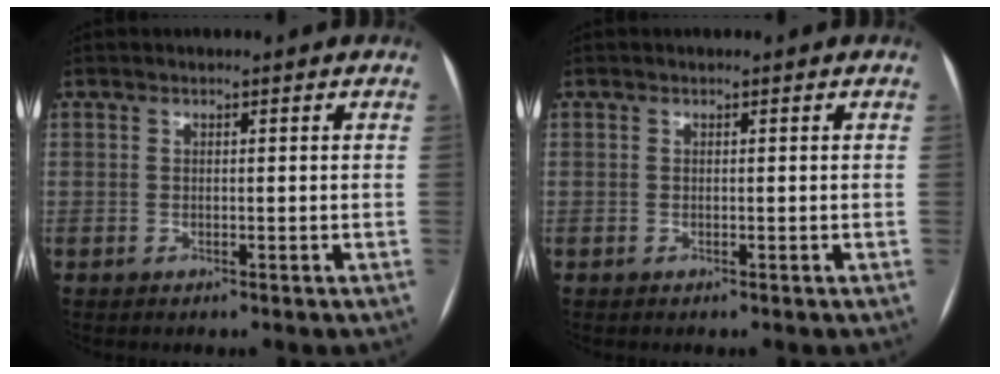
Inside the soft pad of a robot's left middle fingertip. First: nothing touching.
{"total": 0.0}